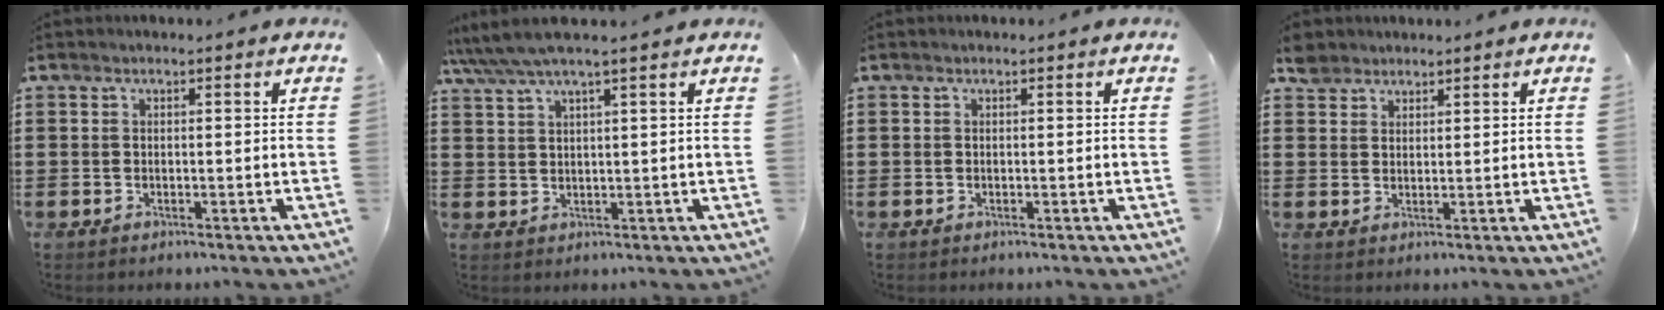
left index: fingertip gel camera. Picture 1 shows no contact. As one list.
[{"total": 3.7, "force": [3.0, 0.4, 2.2], "torque": [-0.052, -0.002, 0.054]}, {"total": 0.0}, {"total": 3.1, "force": [2.5, 1.9, 0.3], "torque": [-0.017, 0.012, 0.049]}]